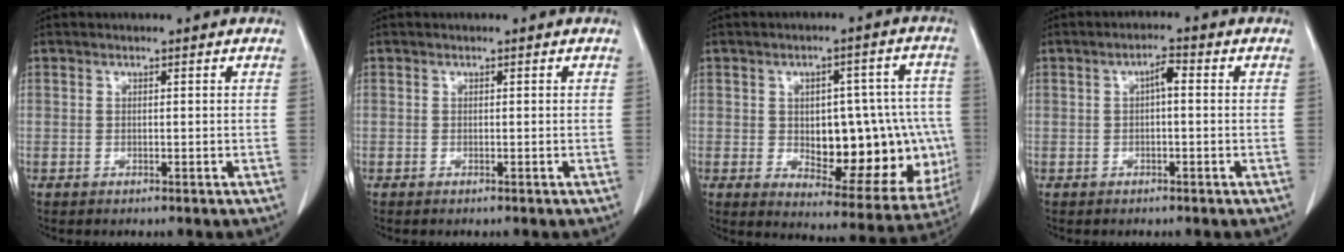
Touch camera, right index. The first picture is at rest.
{"total": 0.0}
{"total": 19.5, "force": [-2.1, 9.1, 17.1], "torque": [-0.185, 0.025, 0.006]}
{"total": 2.4, "force": [0.2, 0.7, 2.3], "torque": [-0.038, 0.008, 0.003]}